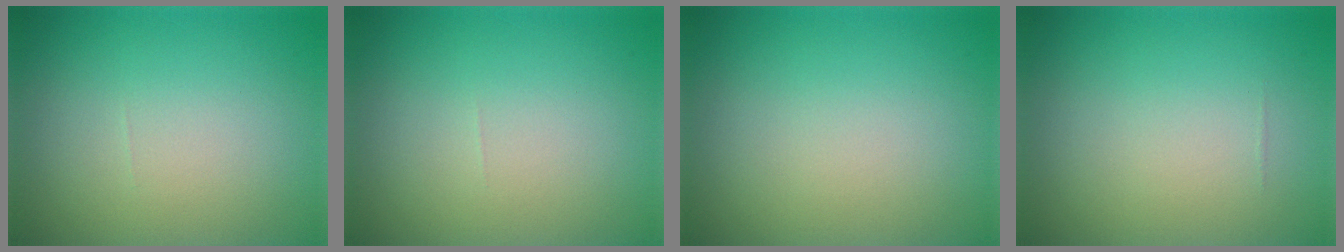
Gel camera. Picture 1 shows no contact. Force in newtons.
{"total": 0.0}
{"total": 0.0}
{"total": 0.0}